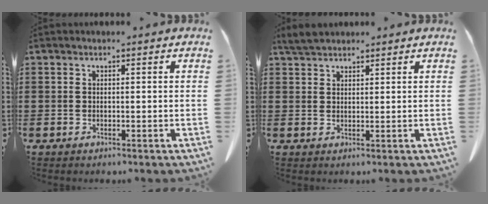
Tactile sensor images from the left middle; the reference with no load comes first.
{"total": 3.0, "force": [2.7, 0.8, 1.0], "torque": [-0.028, 0.002, 0.053]}